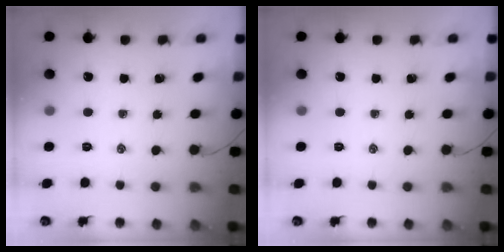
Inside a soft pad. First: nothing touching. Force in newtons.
{"total": 0.0}